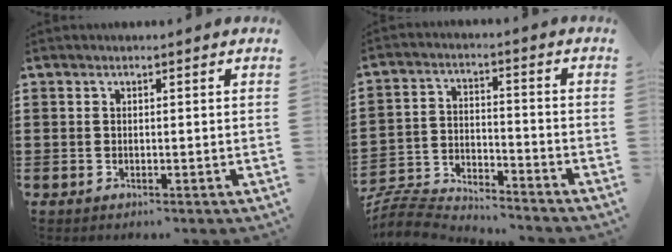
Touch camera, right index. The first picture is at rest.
{"total": 6.7, "force": [-6.6, 0.8, 0.8], "torque": [-0.035, 0.002, -0.138]}